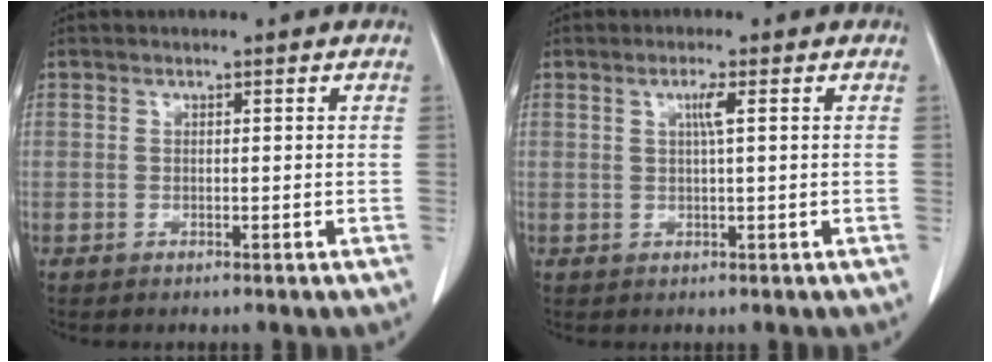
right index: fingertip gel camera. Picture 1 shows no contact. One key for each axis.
{"total": 2.1, "fx": 0.6, "fy": -0.3, "fz": 2.0, "tx": -0.039, "ty": 0.001, "tz": 0.011}